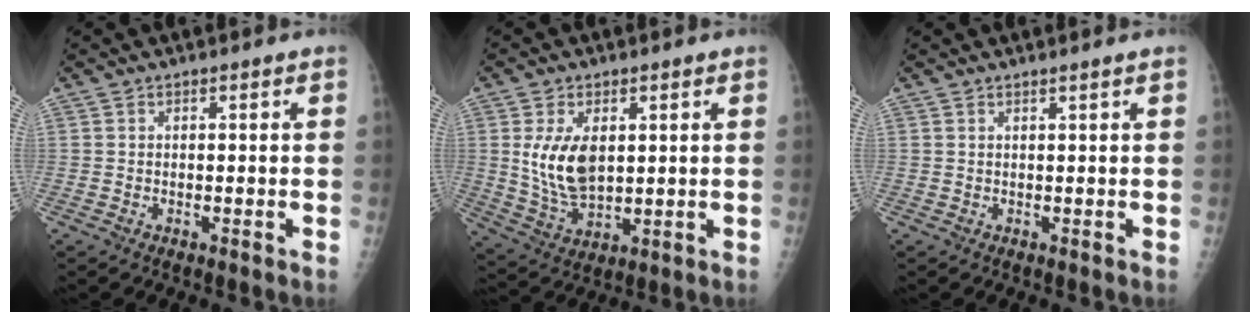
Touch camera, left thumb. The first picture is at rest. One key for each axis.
{"total": 10.1, "fx": 1.9, "fy": 5.9, "fz": 8.0, "tx": -0.139, "ty": -0.017, "tz": 0.050}
{"total": 0.7, "fx": 0.4, "fy": -0.3, "fz": 0.5, "tx": -0.018, "ty": -0.007, "tz": 0.013}